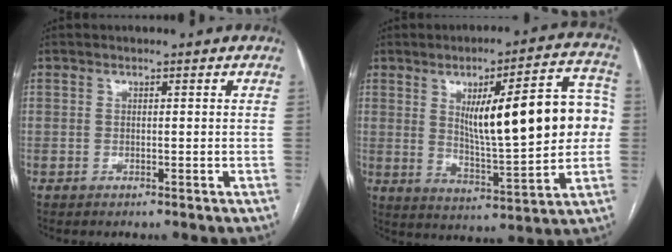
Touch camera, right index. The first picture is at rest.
{"total": 18.9, "force": [2.6, 3.9, 18.3], "torque": [-0.260, 0.024, 0.047]}